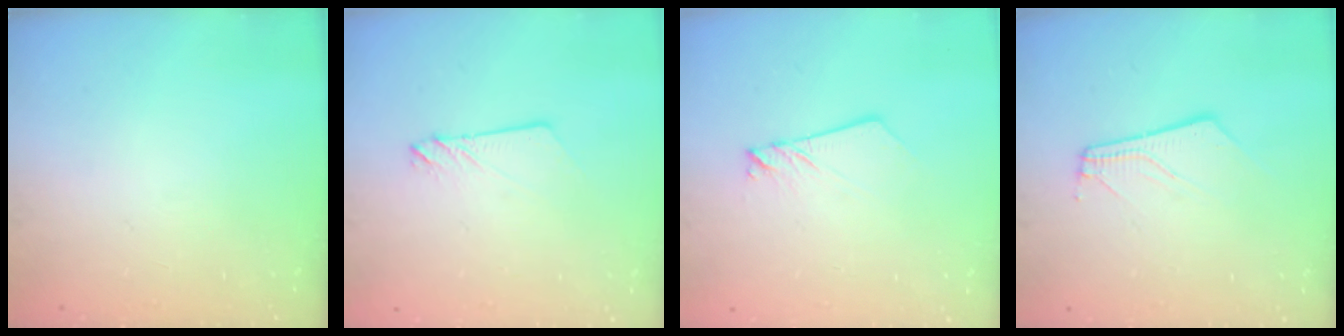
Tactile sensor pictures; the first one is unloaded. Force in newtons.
{"total": 2.3, "press": 2.3, "slide": 0.3}
{"total": 2.7, "press": 2.6, "slide": 0.3}
{"total": 4.5, "press": 4.5, "slide": 0.5}